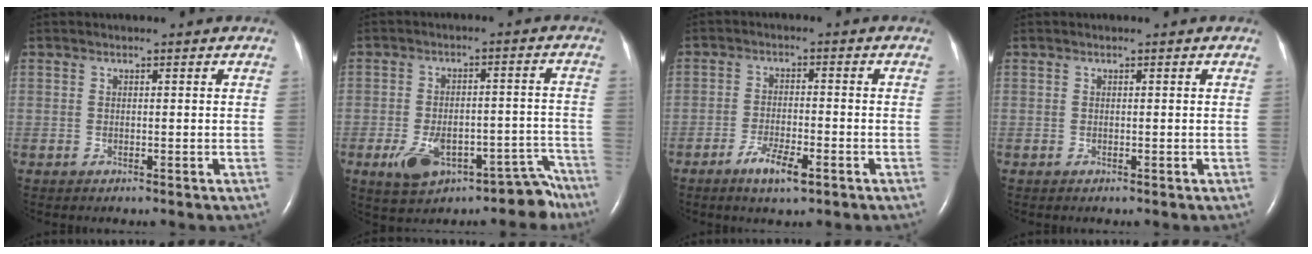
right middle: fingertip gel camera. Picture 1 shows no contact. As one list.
[{"total": 10.5, "force": [-7.1, 4.7, 6.1], "torque": [-0.075, 0.032, -0.100]}, {"total": 4.8, "force": [-2.9, 0.9, 3.8], "torque": [-0.080, -0.005, -0.050]}, {"total": 0.0}]